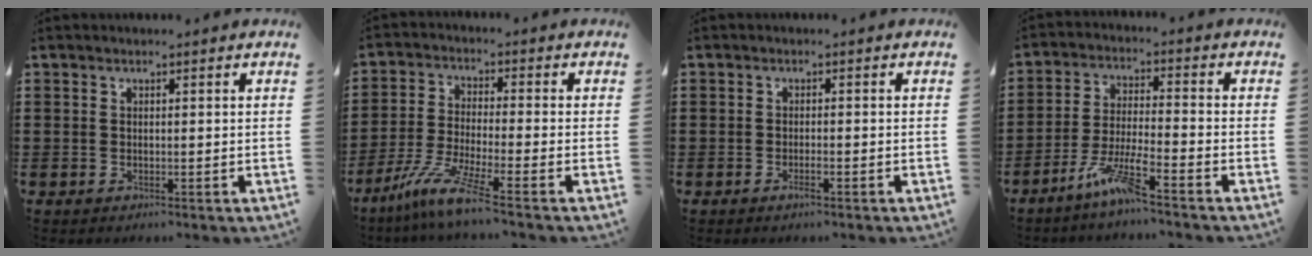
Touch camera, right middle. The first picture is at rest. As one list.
[{"total": 7.7, "force": [-5.4, -0.1, 5.5], "torque": [-0.123, -0.019, -0.108]}, {"total": 1.2, "force": [-0.8, 0.1, 1.0], "torque": [-0.017, -0.004, -0.012]}, {"total": 7.1, "force": [-5.2, 0.4, 4.8], "torque": [-0.110, -0.011, -0.103]}]